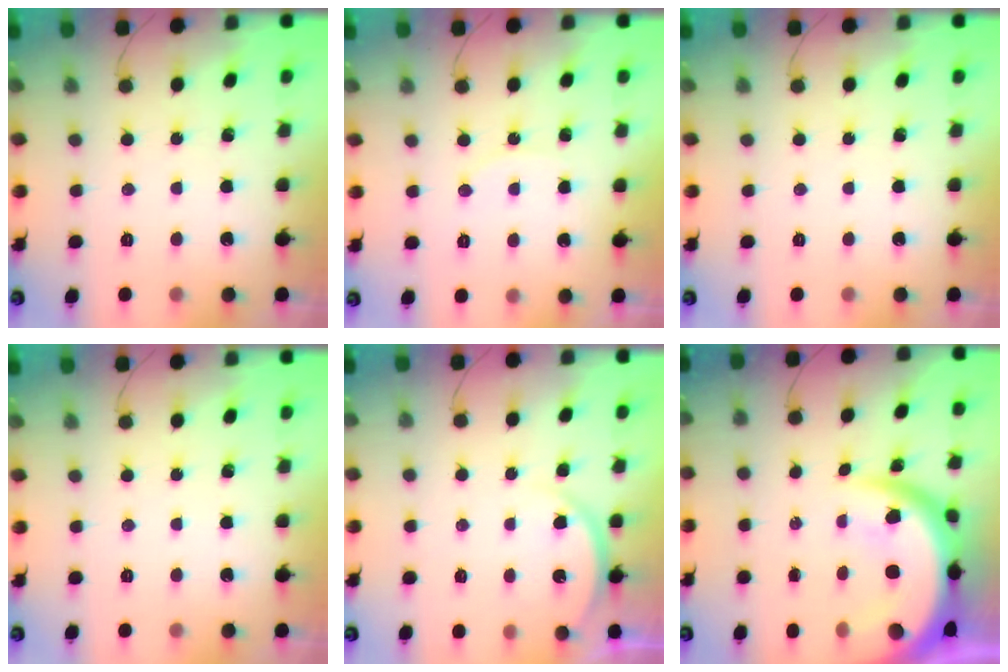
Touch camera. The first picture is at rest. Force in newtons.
{"total": 4.6, "press": 4.5, "slide": 0.5}
{"total": 0.0}
{"total": 0.0}
{"total": 6.1, "press": 6.1, "slide": 0.6}
{"total": 18.0, "press": 17.9, "slide": 1.6}